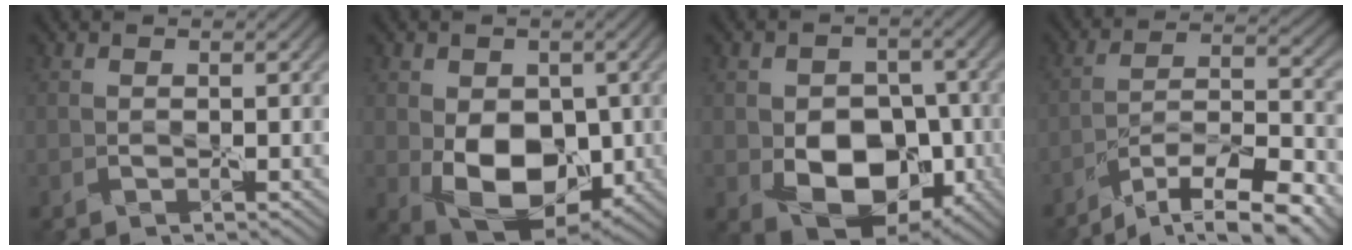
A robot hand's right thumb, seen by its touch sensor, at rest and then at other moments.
{"total": 9.1, "force": [-1.7, 6.2, 6.5], "torque": [-0.104, -0.017, -0.028]}
{"total": 10.1, "force": [-3.2, 7.1, 6.5], "torque": [-0.094, -0.019, -0.047]}
{"total": 12.5, "force": [-10.4, 2.5, 6.4], "torque": [-0.112, -0.003, -0.173]}